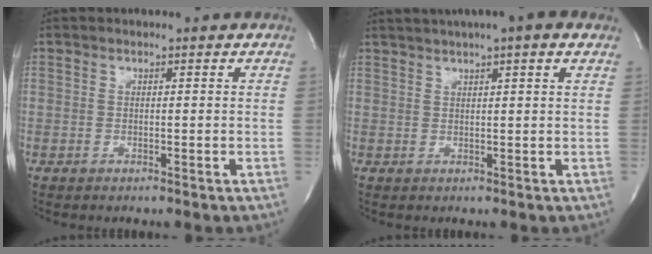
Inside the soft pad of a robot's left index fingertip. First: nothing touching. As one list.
[{"total": 8.1, "force": [5.5, 0.6, 5.9], "torque": [-0.096, 0.028, 0.073]}]